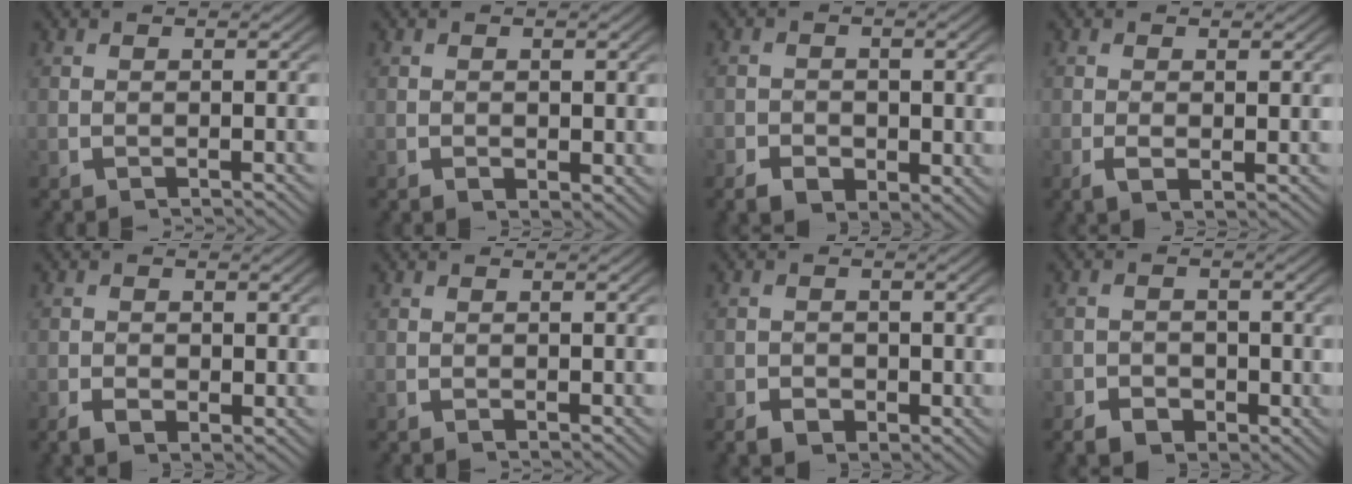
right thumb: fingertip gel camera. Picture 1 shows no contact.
{"total": 1.4, "force": [0.1, 1.0, 0.9], "torque": [-0.012, -0.009, 0.006]}
{"total": 3.2, "force": [-1.0, 2.5, 1.8], "torque": [-0.021, -0.013, -0.019]}
{"total": 1.5, "force": [0.0, 0.7, 1.3], "torque": [-0.029, -0.006, 0.005]}
{"total": 2.0, "force": [-0.3, 1.5, 1.3], "torque": [-0.024, -0.011, -0.003]}
{"total": 0.5, "force": [0.1, 0.4, 0.3], "torque": [-0.003, -0.003, 0.003]}
{"total": 2.7, "force": [-0.9, 2.1, 1.4], "torque": [-0.015, -0.009, -0.015]}
{"total": 3.7, "force": [-1.7, 2.9, 1.7], "torque": [-0.014, -0.013, -0.028]}